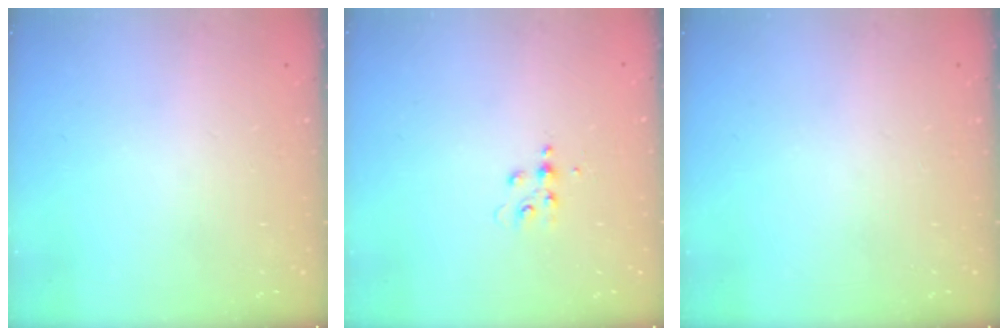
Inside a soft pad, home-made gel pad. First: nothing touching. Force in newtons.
{"total": 4.2, "press": 4.1, "slide": 0.5}
{"total": 0.0}